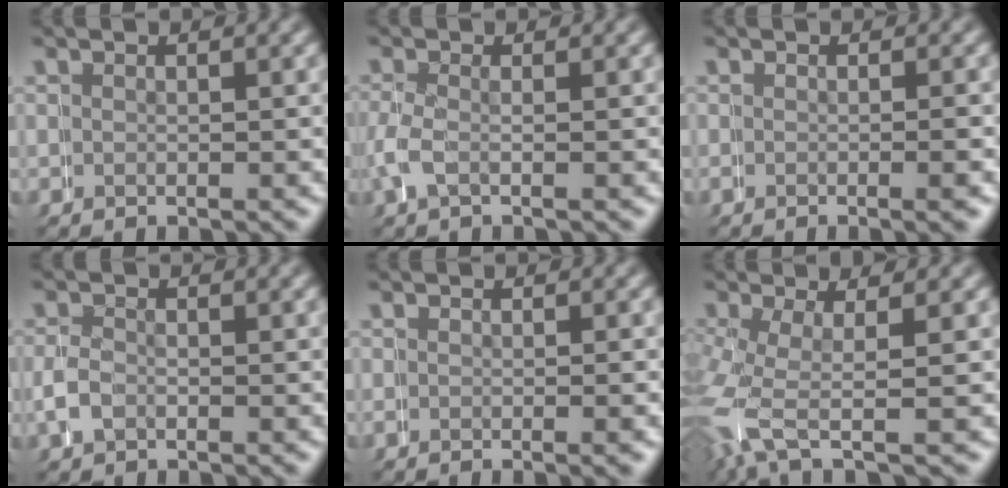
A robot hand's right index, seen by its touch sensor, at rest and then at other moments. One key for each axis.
{"total": 2.1, "fx": -0.5, "fy": 1.5, "fz": 1.5, "tx": -0.058, "ty": -0.010, "tz": -0.006}
{"total": 1.3, "fx": -0.6, "fy": 0.1, "fz": 1.2, "tx": -0.016, "ty": 0.006, "tz": -0.012}
{"total": 1.9, "fx": -0.6, "fy": 1.6, "fz": 0.9, "tx": -0.032, "ty": 0.000, "tz": -0.010}
{"total": 0.7, "fx": -0.3, "fy": 0.0, "fz": 0.6, "tx": -0.009, "ty": 0.004, "tz": -0.005}
{"total": 5.3, "fx": -1.6, "fy": 3.0, "fz": 4.1, "tx": -0.106, "ty": -0.025, "tz": -0.012}